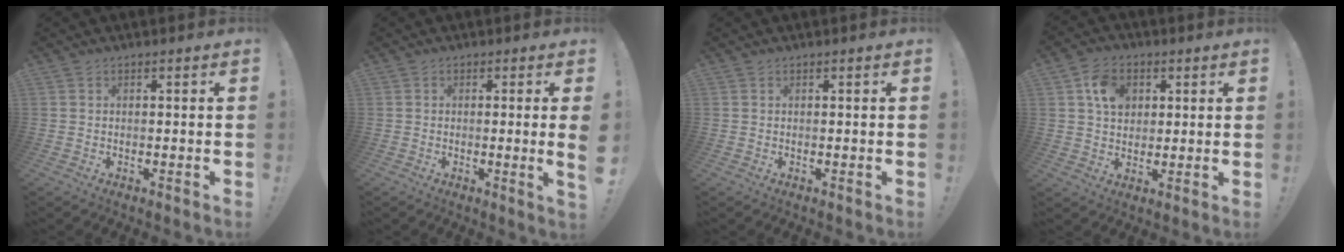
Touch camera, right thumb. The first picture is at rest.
{"total": 3.5, "force": [0.1, -0.8, 3.4], "torque": [-0.048, -0.010, 0.001]}
{"total": 0.0}
{"total": 9.4, "force": [3.4, 7.5, 4.4], "torque": [-0.057, -0.007, 0.065]}